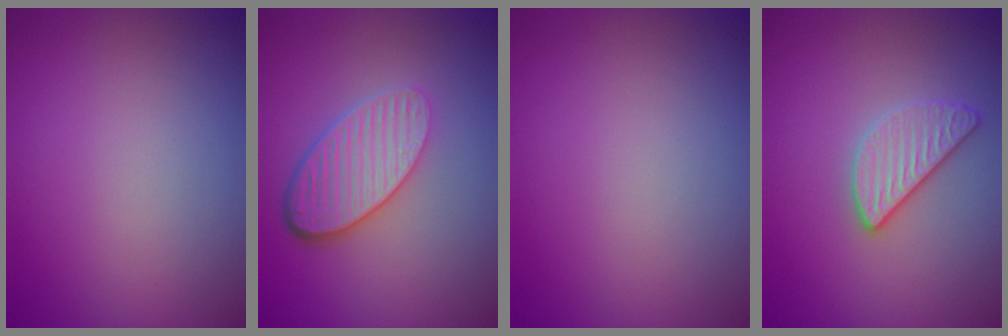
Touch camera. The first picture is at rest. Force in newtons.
{"total": 5.3, "press": 3.8, "slide": 3.7}
{"total": 0.0}
{"total": 2.6, "press": 2.5, "slide": 0.7}